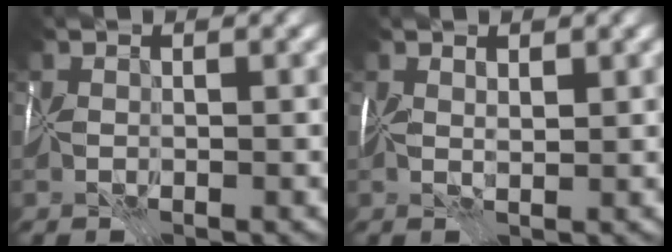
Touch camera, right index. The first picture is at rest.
{"total": 0.9, "force": [0.8, -0.3, 0.2], "torque": [0.007, -0.005, 0.016]}